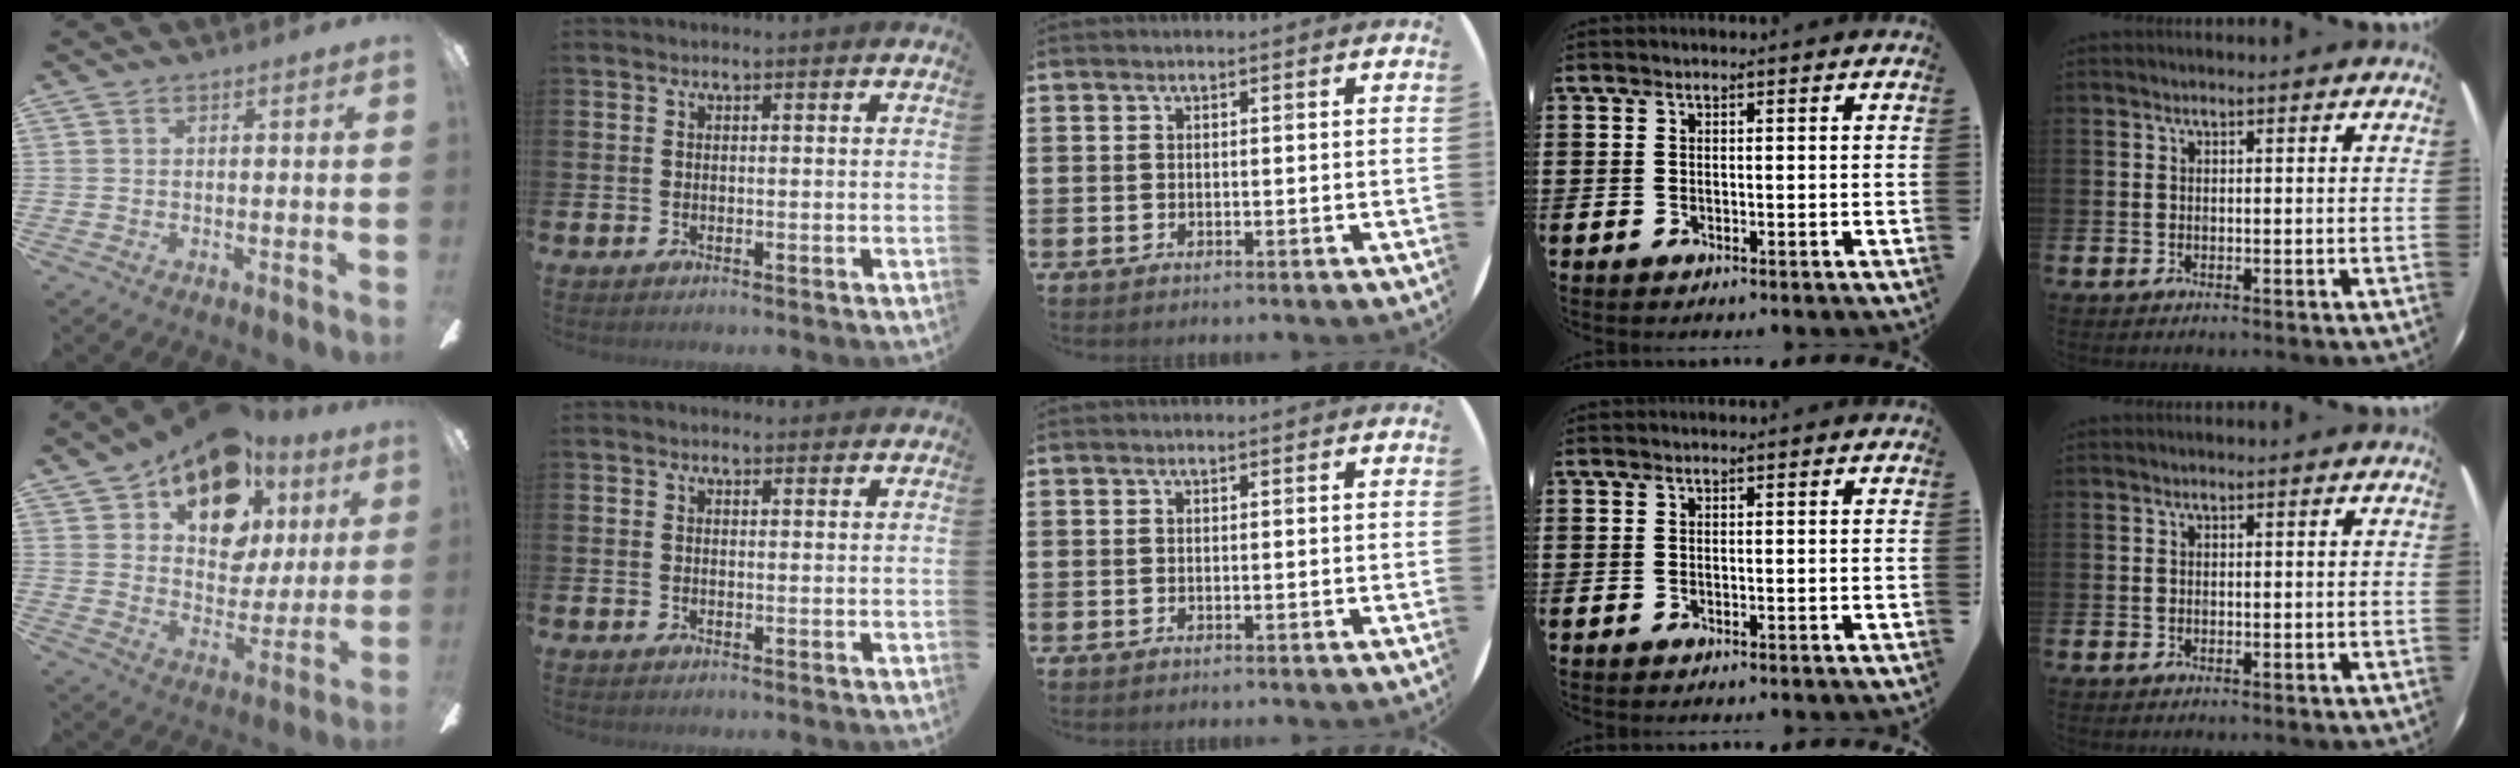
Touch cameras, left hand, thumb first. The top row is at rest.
{"thumb": {"total": 18.3, "force": [11.2, 11.4, 8.9], "torque": [-0.147, -0.054, 0.201]}, "index": {"total": 0.8, "force": [0.7, 0.3, 0.2], "torque": [0.004, 0.002, 0.010]}}